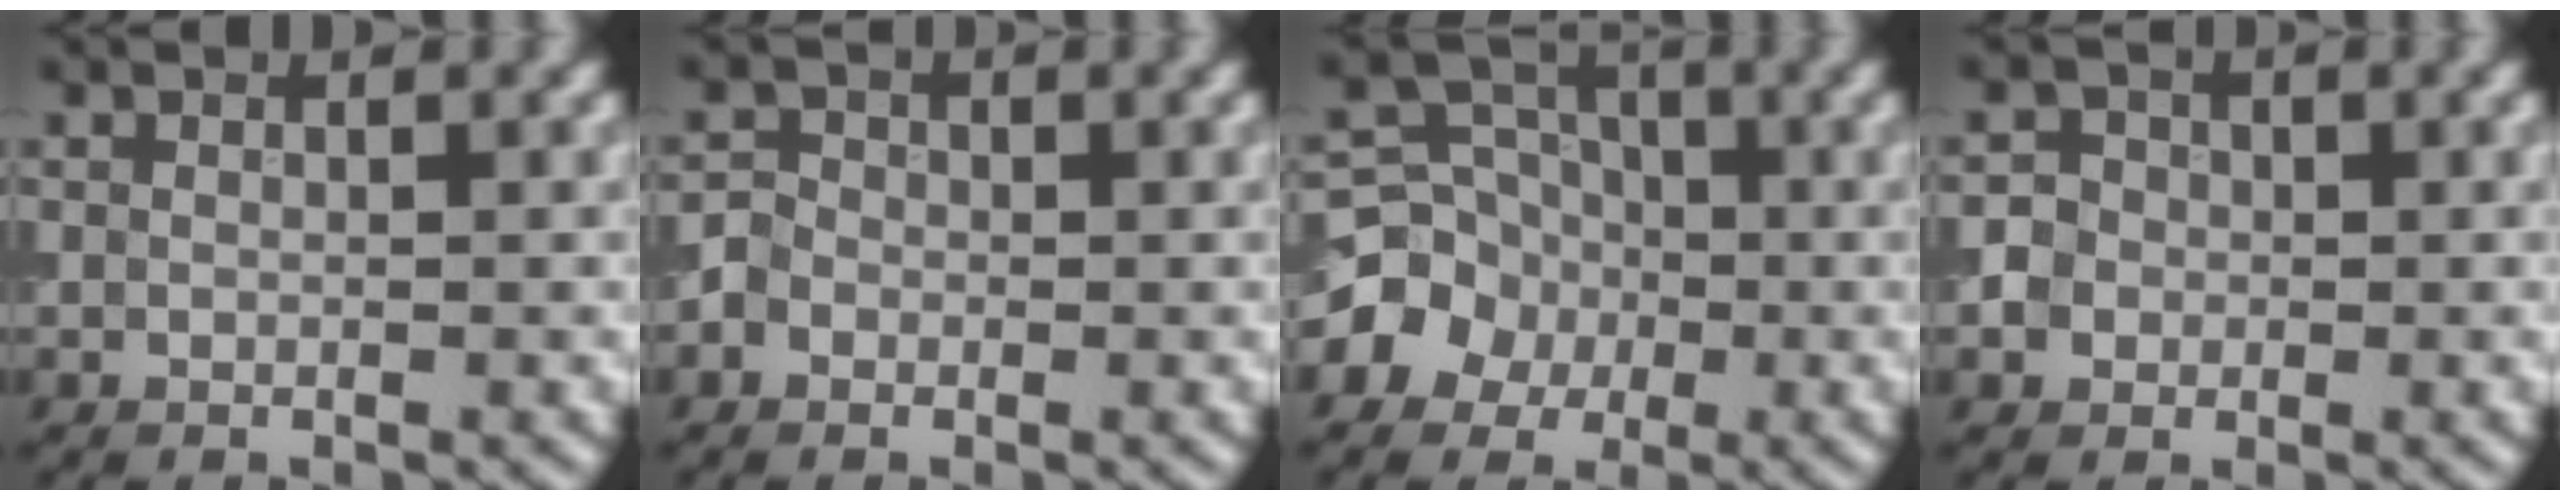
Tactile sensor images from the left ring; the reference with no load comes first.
{"total": 1.6, "force": [-0.6, 1.4, 0.5], "torque": [0.003, 0.006, -0.016]}
{"total": 4.7, "force": [-1.6, 4.2, 1.3], "torque": [-0.004, 0.009, -0.042]}
{"total": 2.6, "force": [-0.3, 2.5, 0.7], "torque": [0.007, 0.014, -0.017]}